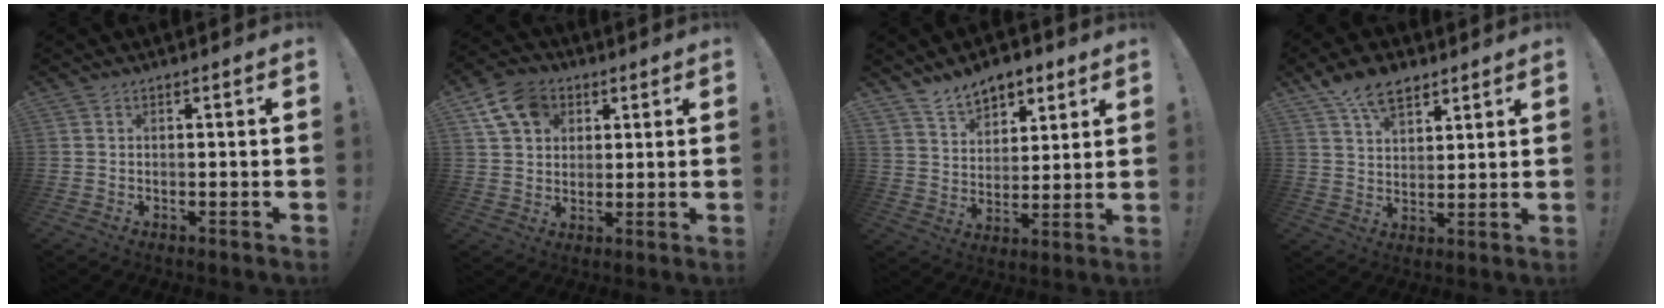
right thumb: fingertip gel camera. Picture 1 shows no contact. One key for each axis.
{"total": 11.5, "fx": 5.2, "fy": 8.7, "fz": 5.5, "tx": -0.090, "ty": -0.012, "tz": 0.103}
{"total": 10.9, "fx": 8.2, "fy": 6.4, "fz": 3.2, "tx": -0.055, "ty": -0.054, "tz": 0.159}
{"total": 10.7, "fx": 7.0, "fy": 5.9, "fz": 5.4, "tx": -0.095, "ty": -0.028, "tz": 0.134}